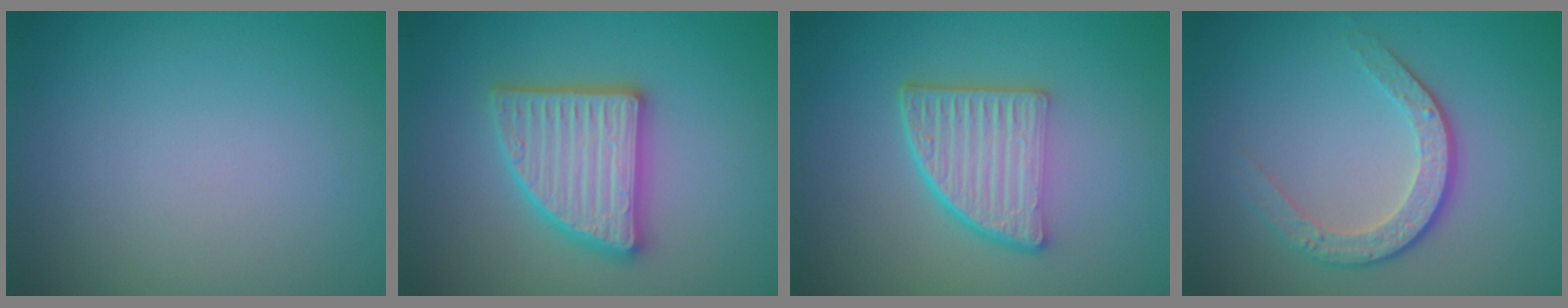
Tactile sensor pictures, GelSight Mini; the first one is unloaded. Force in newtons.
{"total": 5.0, "press": 4.9, "slide": 0.8}
{"total": 5.4, "press": 3.6, "slide": 4.0}
{"total": 3.3, "press": 2.5, "slide": 2.1}